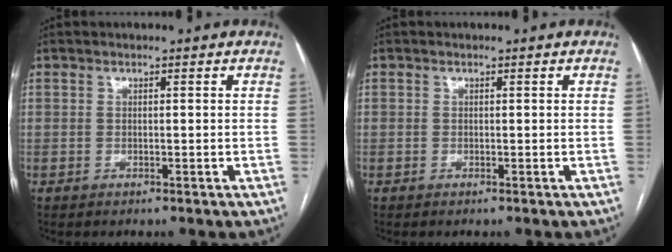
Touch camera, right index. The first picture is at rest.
{"total": 0.0}